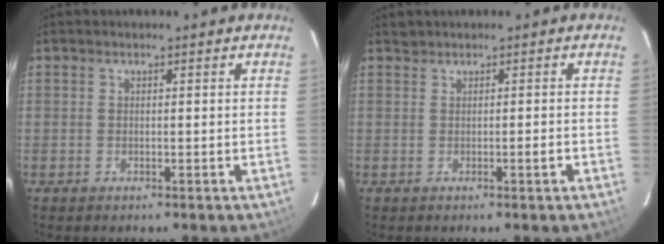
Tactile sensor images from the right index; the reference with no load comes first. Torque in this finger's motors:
{"motor_torque": [-0.02, 0.00, 0.02, 0.00]}